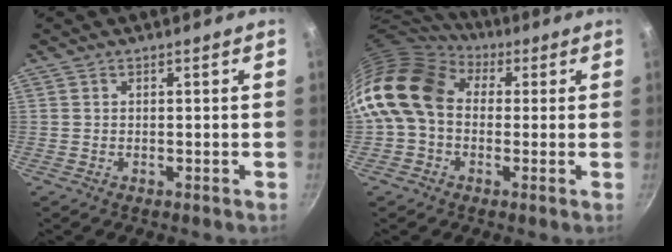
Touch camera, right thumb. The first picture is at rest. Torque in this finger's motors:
{"motor_torque": [-0.87, 1.87, 0.98, -0.86, 0.26]}